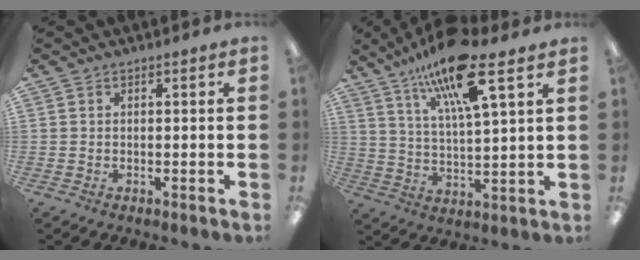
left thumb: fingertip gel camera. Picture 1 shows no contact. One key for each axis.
{"total": 16.8, "fx": 11.2, "fy": 4.0, "fz": 11.9, "tx": -0.214, "ty": -0.045, "tz": 0.183}